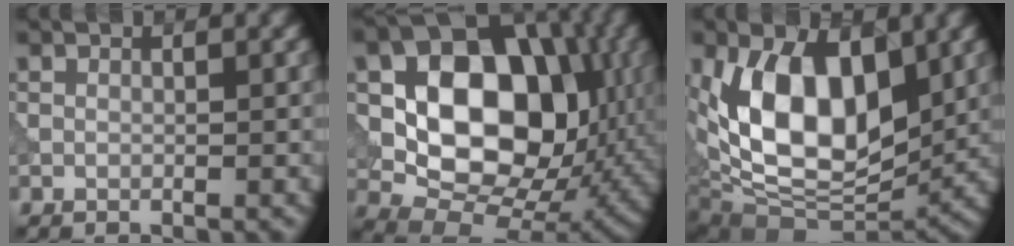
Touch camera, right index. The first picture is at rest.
{"total": 15.2, "force": [2.0, 10.5, 10.7], "torque": [-0.161, 0.010, 0.030]}
{"total": 11.5, "force": [2.2, 6.5, 9.2], "torque": [-0.156, -0.012, 0.032]}